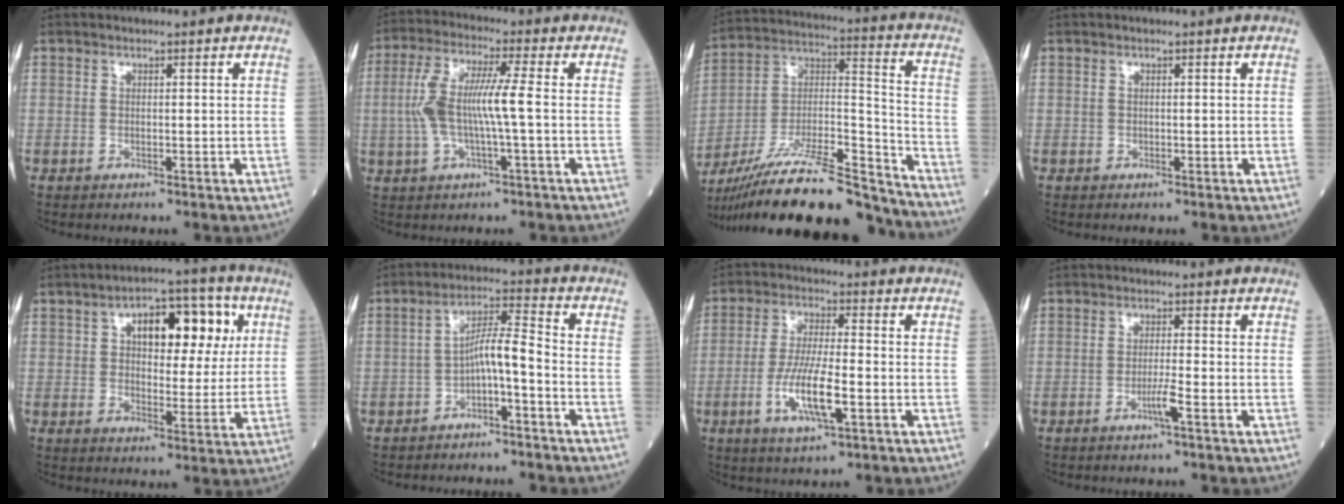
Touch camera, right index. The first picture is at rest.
{"total": 9.0, "force": [-0.5, 1.0, 8.9], "torque": [-0.187, 0.020, -0.014]}
{"total": 25.9, "force": [-22.3, 3.1, 12.7], "torque": [-0.207, 0.000, -0.370]}
{"total": 0.0}
{"total": 11.8, "force": [3.9, 5.6, 9.6], "torque": [-0.131, 0.034, 0.057]}
{"total": 5.7, "force": [-2.3, 0.6, 5.2], "torque": [-0.093, 0.025, -0.038]}
{"total": 9.0, "force": [-2.9, 1.5, 8.4], "torque": [-0.163, -0.006, -0.055]}
{"total": 2.5, "force": [-1.3, -0.4, 2.1], "torque": [-0.043, -0.004, -0.027]}